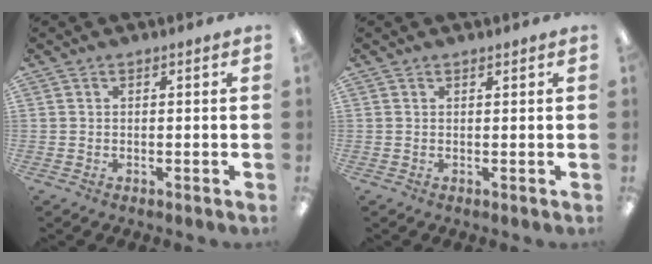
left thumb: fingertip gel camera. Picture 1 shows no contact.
{"total": 0.6, "force": [0.6, 0.1, 0.1], "torque": [-0.004, 0.000, 0.011]}